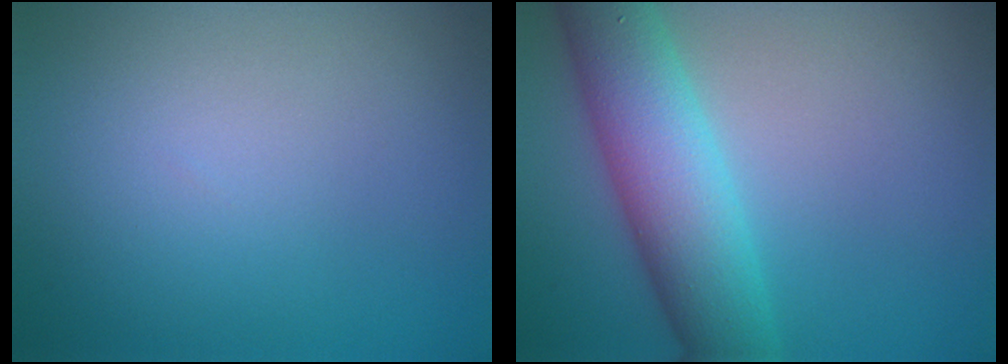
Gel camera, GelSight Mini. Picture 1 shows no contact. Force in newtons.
{"total": 7.8, "press": 7.8, "slide": 0.4}